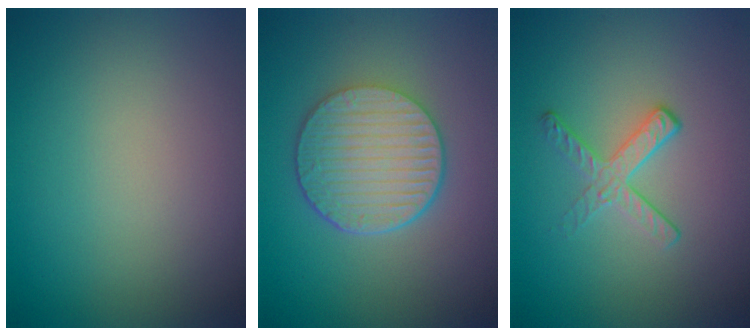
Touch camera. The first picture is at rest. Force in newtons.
{"total": 6.3, "press": 4.6, "slide": 4.3}
{"total": 2.1, "press": 1.4, "slide": 1.6}